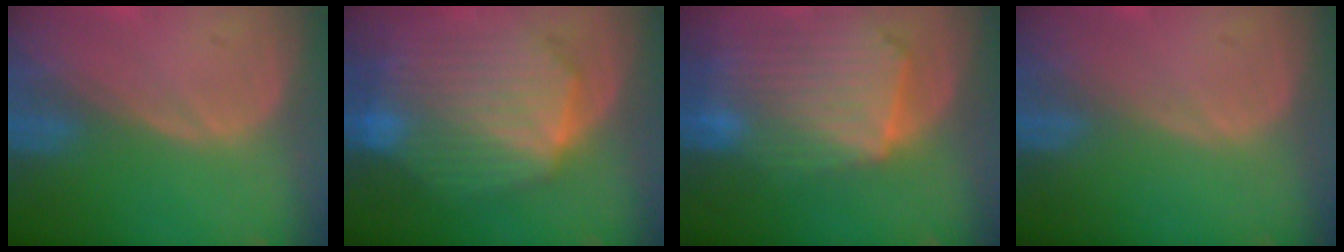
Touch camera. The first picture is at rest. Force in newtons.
{"total": 10.7, "press": 10.6, "slide": 0.8}
{"total": 10.8, "press": 9.4, "slide": 5.2}
{"total": 0.0}